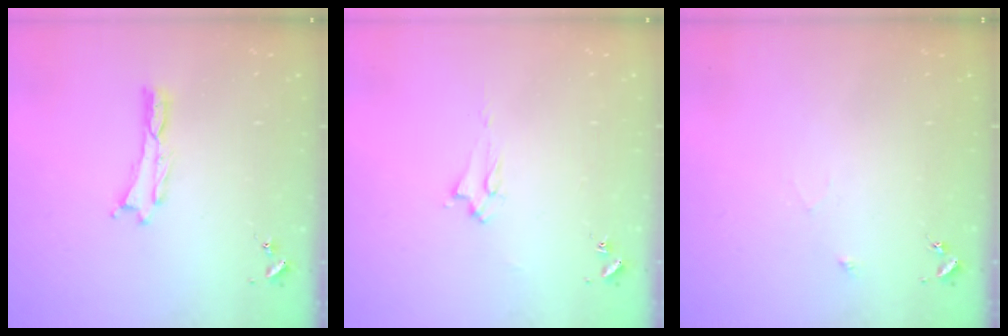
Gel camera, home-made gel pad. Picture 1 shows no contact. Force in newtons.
{"total": 1.9, "press": 1.9, "slide": 0.3}
{"total": 2.5, "press": 2.5, "slide": 0.2}